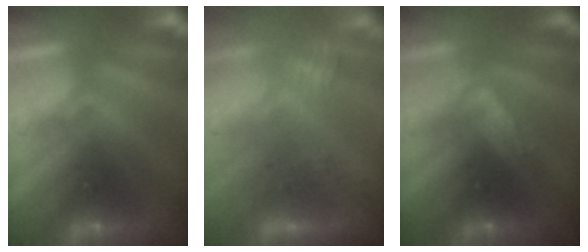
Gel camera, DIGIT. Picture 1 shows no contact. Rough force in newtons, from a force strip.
{"total": 2.8}
{"total": 2.9}